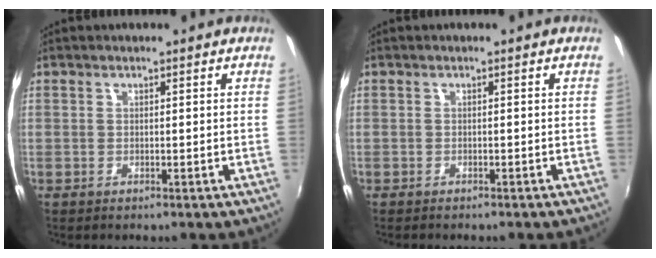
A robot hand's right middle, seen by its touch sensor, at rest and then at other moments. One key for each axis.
{"total": 1.5, "fx": -1.3, "fy": 0.2, "fz": 0.6, "tx": -0.015, "ty": -0.007, "tz": -0.018}